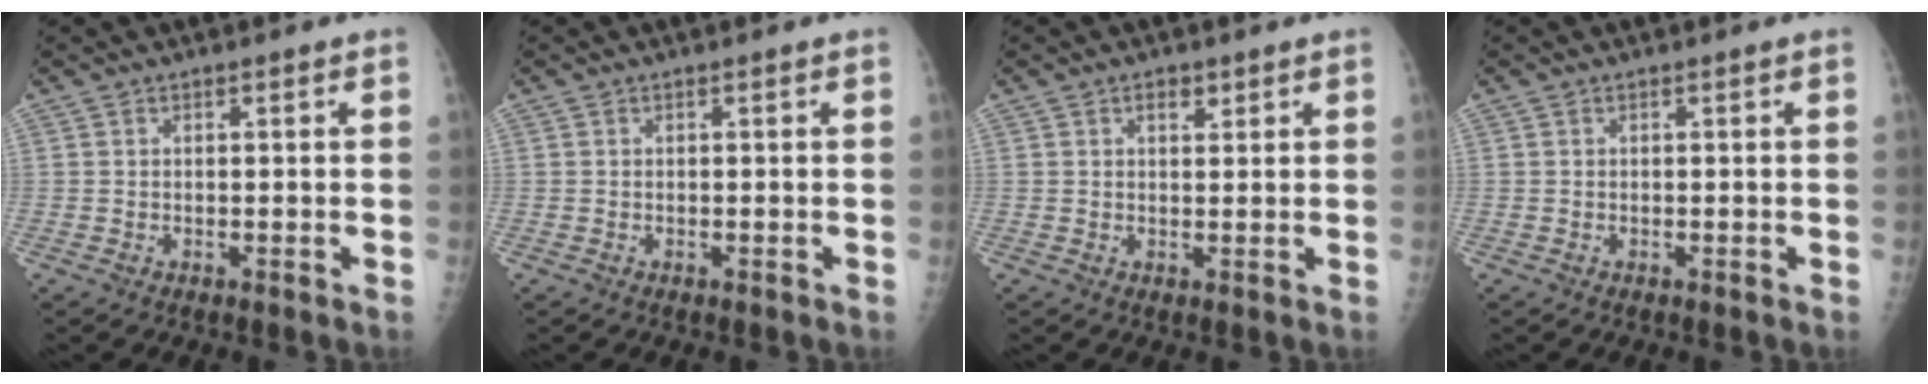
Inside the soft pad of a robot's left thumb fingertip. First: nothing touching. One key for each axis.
{"total": 0.0}
{"total": 1.9, "fx": 1.1, "fy": 1.1, "fz": 1.1, "tx": -0.004, "ty": -0.005, "tz": 0.017}
{"total": 0.0}